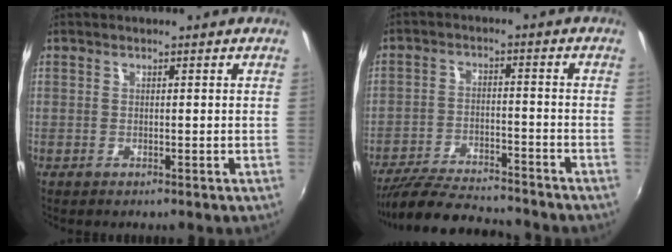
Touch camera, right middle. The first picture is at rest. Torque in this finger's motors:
{"motor_torque": [1.09, -1.05, 0.43, 0.17]}